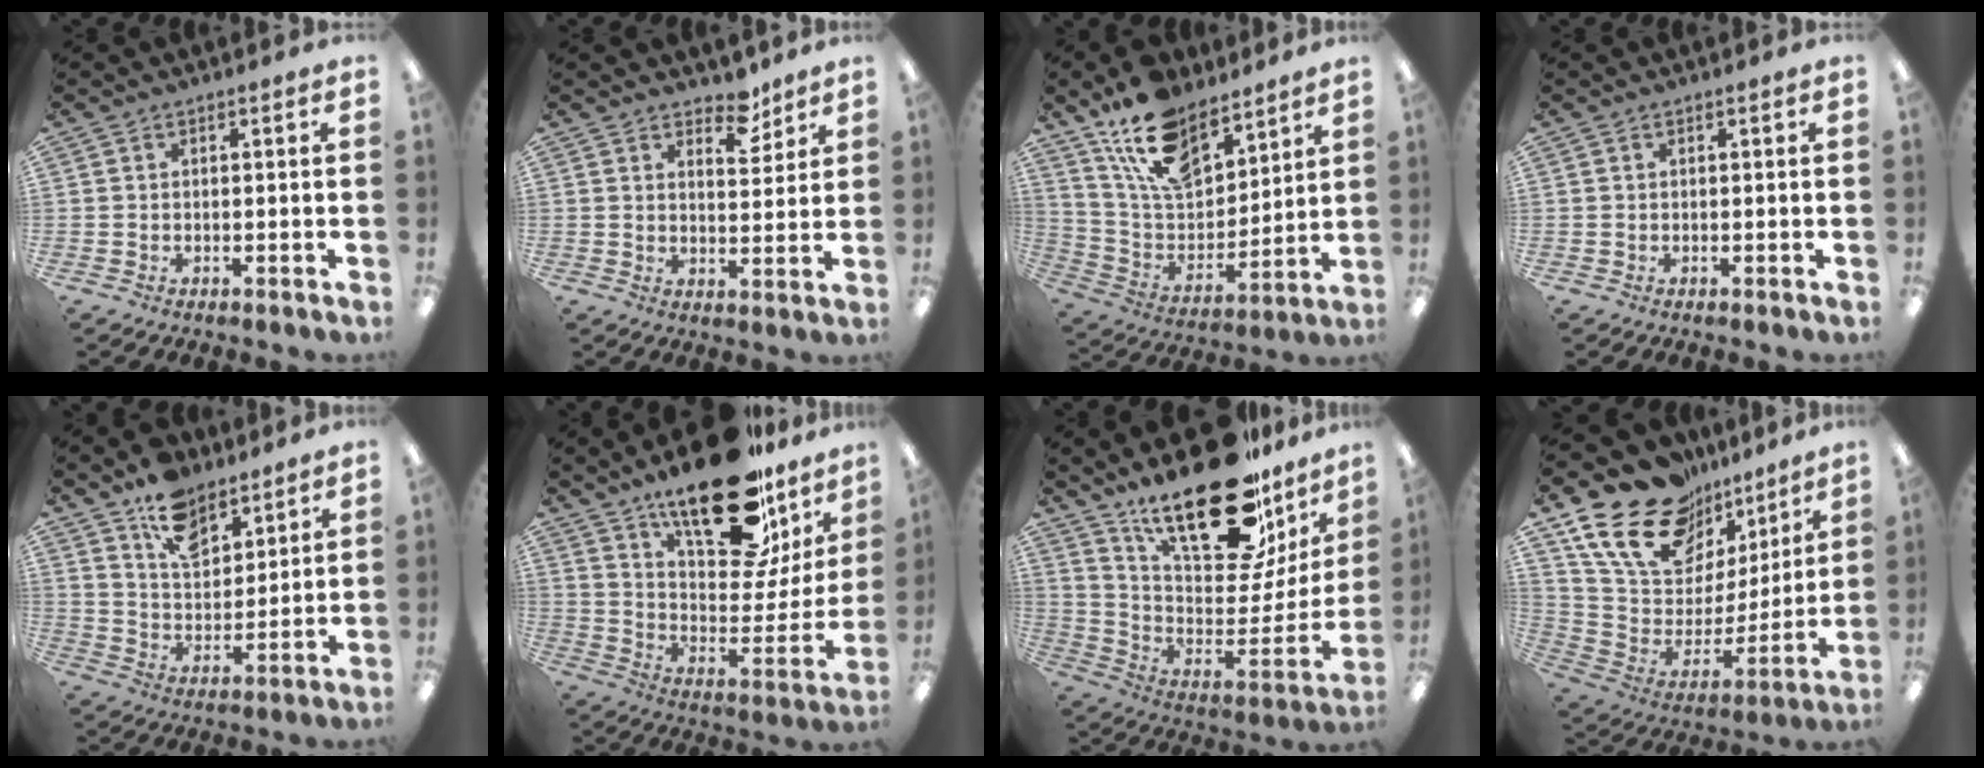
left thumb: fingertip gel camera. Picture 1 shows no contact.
{"total": 6.5, "force": [5.4, 2.9, 2.2], "torque": [-0.019, -0.036, 0.094]}
{"total": 16.9, "force": [12.5, 8.1, 7.9], "torque": [-0.156, -0.065, 0.232]}
{"total": 0.0}
{"total": 11.6, "force": [8.5, 6.3, 4.7], "torque": [-0.073, -0.048, 0.156]}
{"total": 26.8, "force": [18.6, 11.0, 15.9], "torque": [-0.219, -0.122, 0.311]}
{"total": 29.2, "force": [20.4, 11.3, 17.6], "torque": [-0.255, -0.134, 0.351]}
{"total": 20.6, "force": [14.8, 11.4, 8.8], "torque": [-0.164, -0.102, 0.273]}